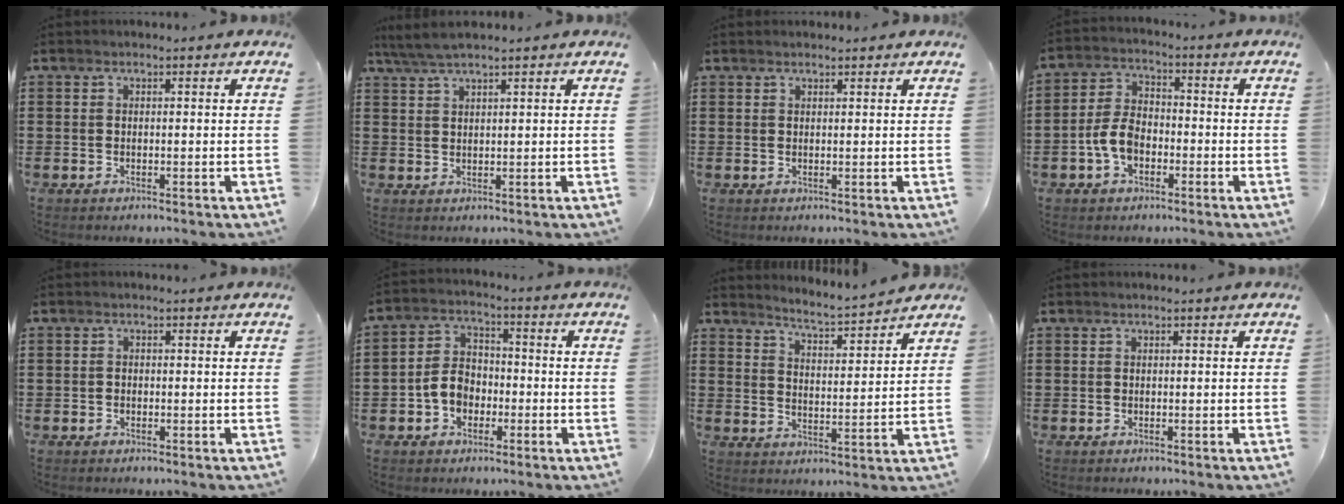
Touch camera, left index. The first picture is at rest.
{"total": 3.2, "force": [2.7, 0.0, 1.7], "torque": [-0.039, 0.002, 0.050]}
{"total": 0.8, "force": [0.8, 0.1, 0.1], "torque": [-0.004, 0.000, 0.015]}
{"total": 5.8, "force": [-2.0, 3.6, 4.0], "torque": [-0.107, 0.001, -0.047]}
{"total": 0.6, "force": [-0.4, 0.5, 0.1], "torque": [-0.005, 0.000, -0.008]}
{"total": 5.5, "force": [-2.0, 4.2, 2.9], "torque": [-0.073, 0.010, -0.044]}
{"total": 4.0, "force": [3.9, -0.3, 0.5], "torque": [-0.030, -0.029, 0.063]}
{"total": 0.0}